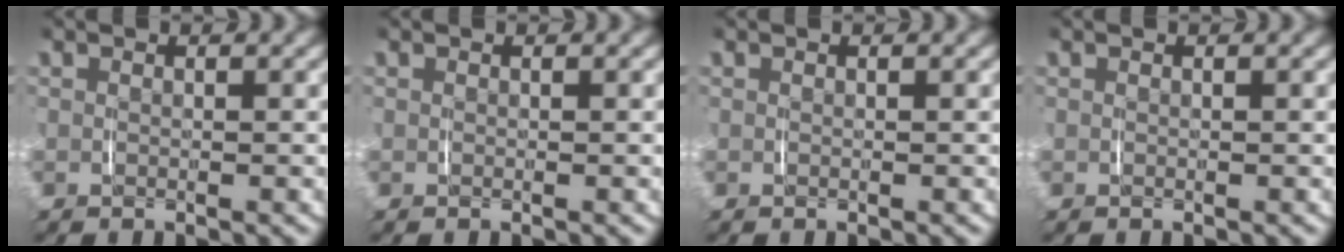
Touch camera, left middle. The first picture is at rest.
{"total": 0.0}
{"total": 0.0}
{"total": 0.0}